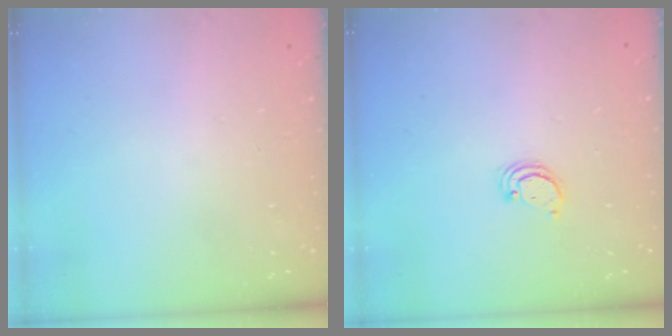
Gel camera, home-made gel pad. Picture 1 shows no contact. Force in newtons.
{"total": 2.4, "press": 2.4, "slide": 0.2}